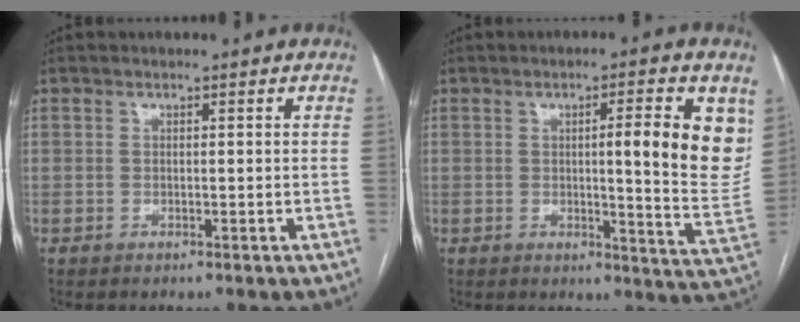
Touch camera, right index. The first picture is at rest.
{"total": 11.8, "force": [3.5, 1.1, 11.2], "torque": [-0.130, -0.013, 0.040]}